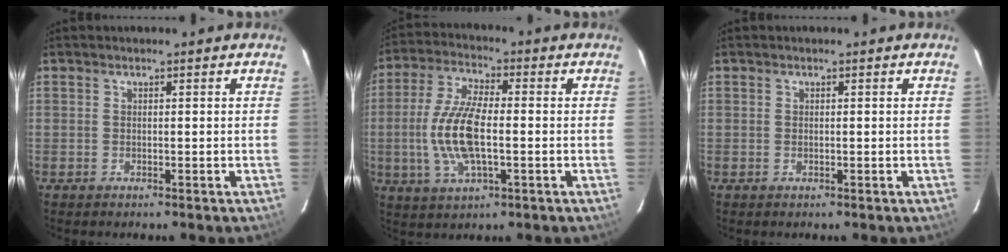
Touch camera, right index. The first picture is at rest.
{"total": 12.2, "force": [-1.7, 4.4, 11.2], "torque": [-0.238, 0.001, -0.034]}
{"total": 0.0}